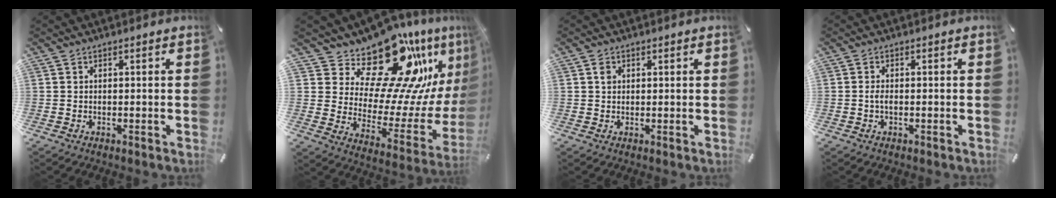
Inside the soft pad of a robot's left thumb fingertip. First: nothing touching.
{"total": 23.4, "force": [17.7, 9.9, 11.8], "torque": [-0.168, -0.135, 0.299]}
{"total": 1.3, "force": [0.5, 1.1, 0.6], "torque": [-0.004, 0.000, 0.007]}
{"total": 1.3, "force": [-0.4, 0.5, 1.2], "torque": [-0.022, 0.002, -0.008]}